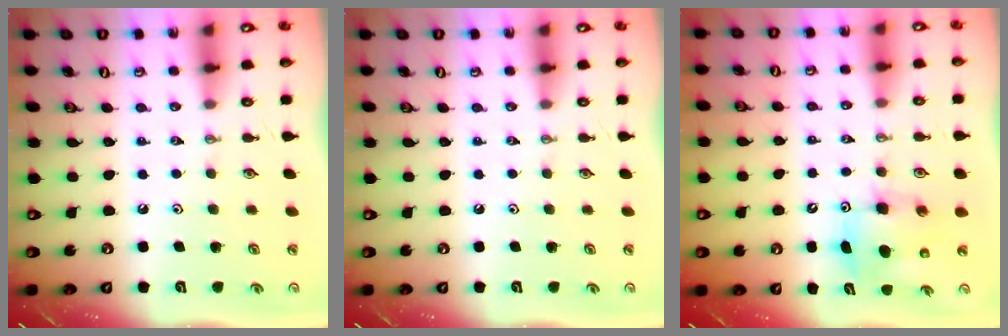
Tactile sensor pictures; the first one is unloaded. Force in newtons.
{"total": 0.0}
{"total": 8.1, "press": 7.8, "slide": 2.1}